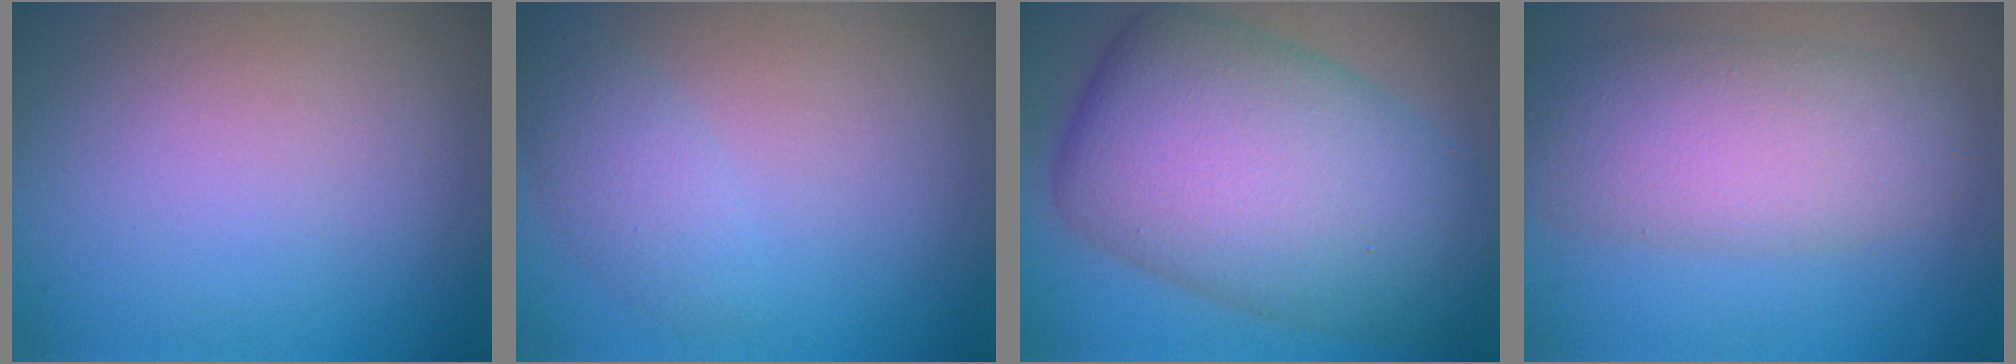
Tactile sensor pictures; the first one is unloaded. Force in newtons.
{"total": 2.1, "press": 2.1, "slide": 0.0}
{"total": 13.3, "press": 13.3, "slide": 0.0}
{"total": 6.5, "press": 6.5, "slide": 0.4}